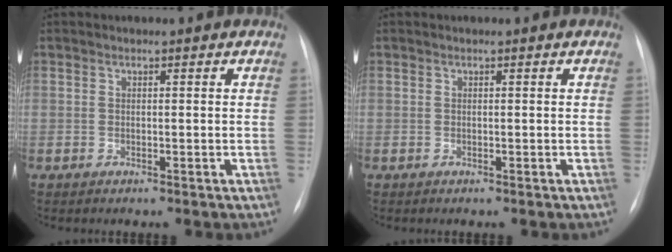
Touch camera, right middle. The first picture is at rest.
{"total": 0.0}